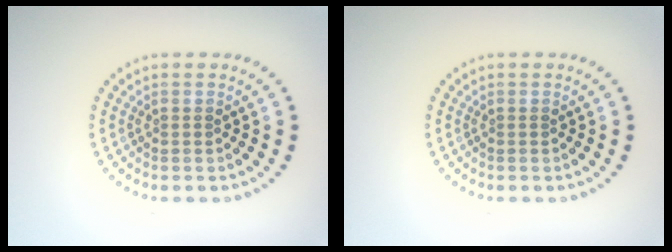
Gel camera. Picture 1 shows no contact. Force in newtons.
{"total": 0.0}